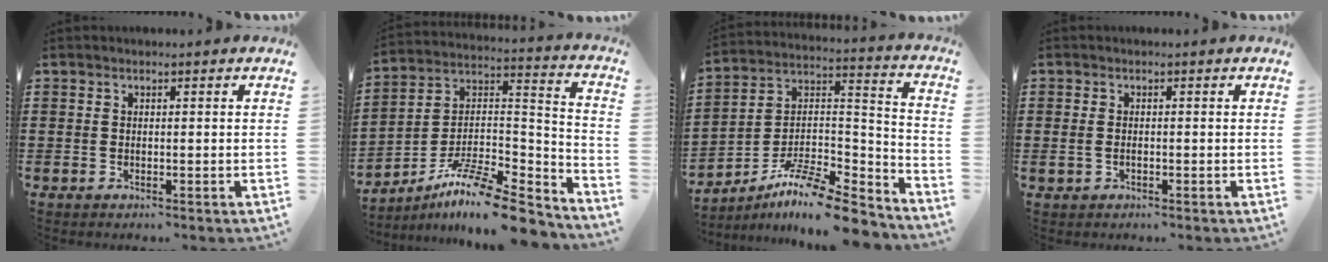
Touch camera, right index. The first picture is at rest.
{"total": 11.6, "force": [-9.4, 2.0, 6.6], "torque": [-0.126, 0.010, -0.185]}
{"total": 10.7, "force": [-8.9, 2.0, 5.6], "torque": [-0.102, 0.015, -0.177]}
{"total": 1.2, "force": [-0.3, 0.7, 0.9], "torque": [-0.026, -0.001, -0.009]}